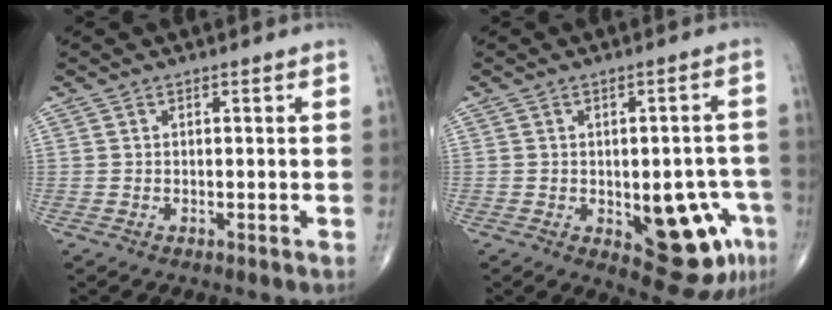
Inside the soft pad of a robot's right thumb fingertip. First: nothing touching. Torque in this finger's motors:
{"motor_torque": [1.61, 1.33, 0.93, -0.78, 0.09]}